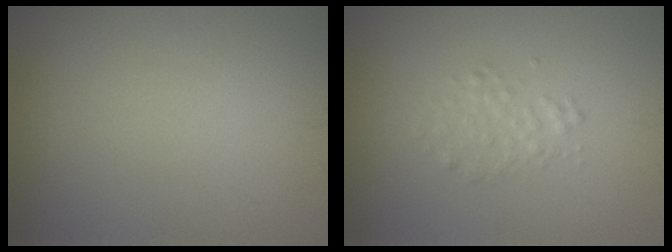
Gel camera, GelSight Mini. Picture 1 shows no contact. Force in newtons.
{"total": 1.5, "press": 1.5, "slide": 0.0}